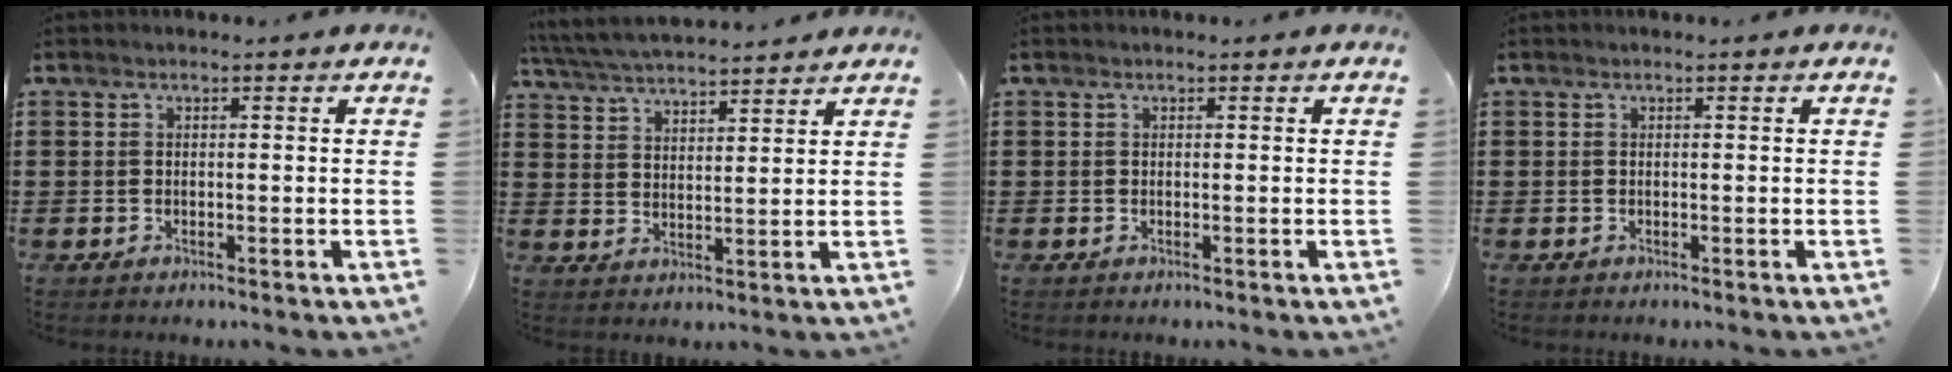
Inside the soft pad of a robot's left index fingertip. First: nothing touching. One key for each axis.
{"total": 5.1, "fx": 5.0, "fy": 0.3, "fz": 1.1, "tx": -0.041, "ty": -0.019, "tz": 0.088}
{"total": 0.0}
{"total": 0.0}